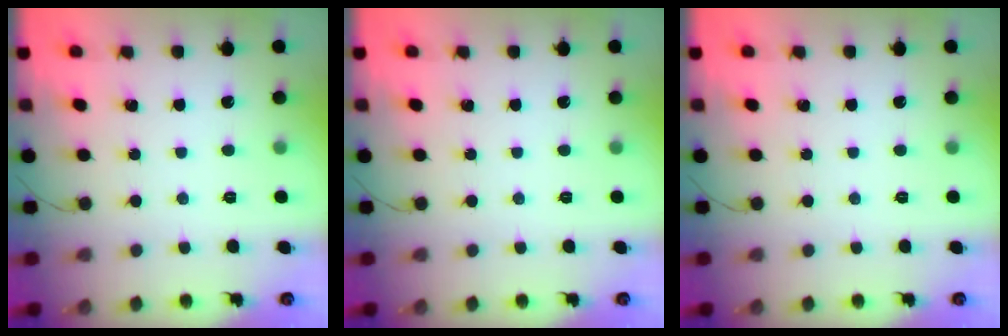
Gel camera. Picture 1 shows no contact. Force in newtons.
{"total": 0.0}
{"total": 0.0}